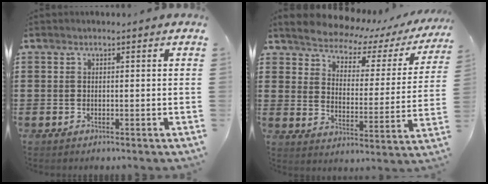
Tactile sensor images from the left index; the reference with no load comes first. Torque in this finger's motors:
{"motor_torque": [2.14, 0.00, 0.50, -0.01]}